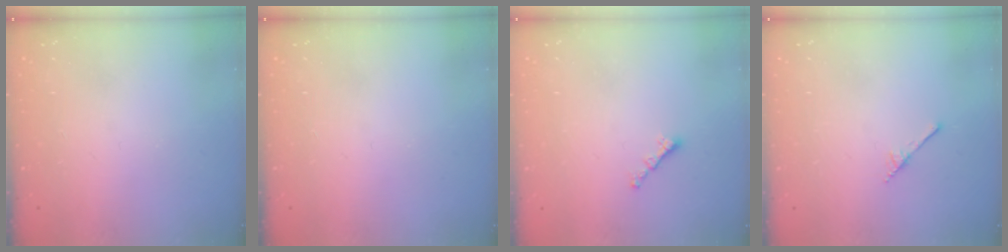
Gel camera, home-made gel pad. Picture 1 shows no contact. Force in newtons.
{"total": 0.0}
{"total": 0.8, "press": 0.7, "slide": 0.4}
{"total": 1.7, "press": 1.7, "slide": 0.1}